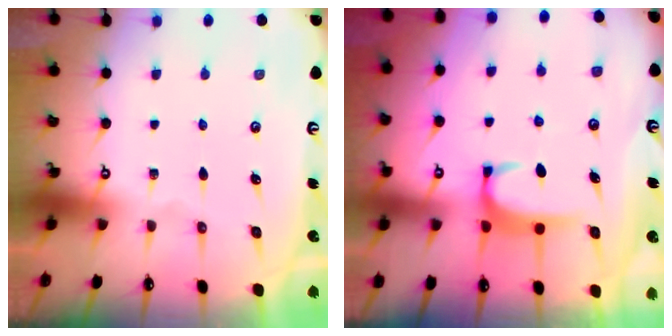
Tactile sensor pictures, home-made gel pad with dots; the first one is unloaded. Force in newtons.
{"total": 1.7, "press": 1.6, "slide": 0.5}